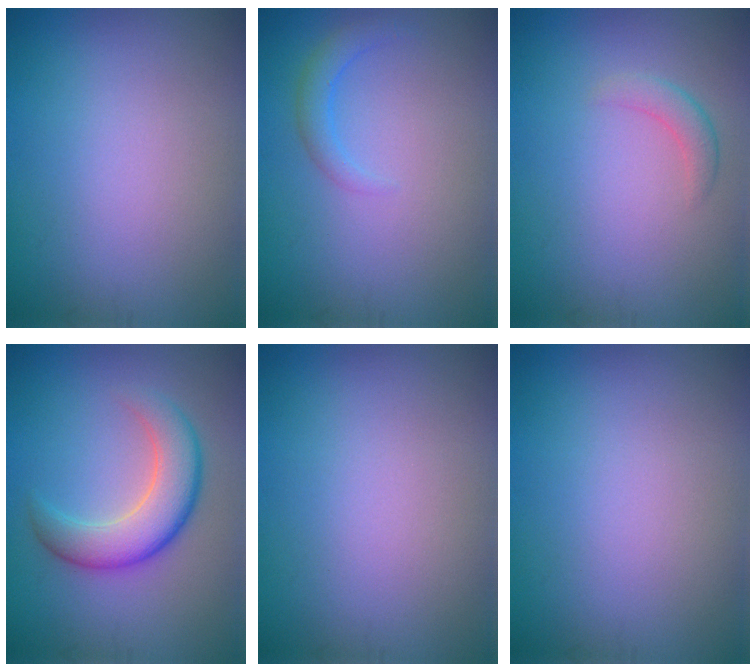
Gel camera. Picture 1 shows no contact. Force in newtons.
{"total": 1.7, "press": 1.7, "slide": 0.2}
{"total": 1.6, "press": 1.6, "slide": 0.0}
{"total": 5.3, "press": 5.3, "slide": 0.4}
{"total": 0.0}
{"total": 0.0}